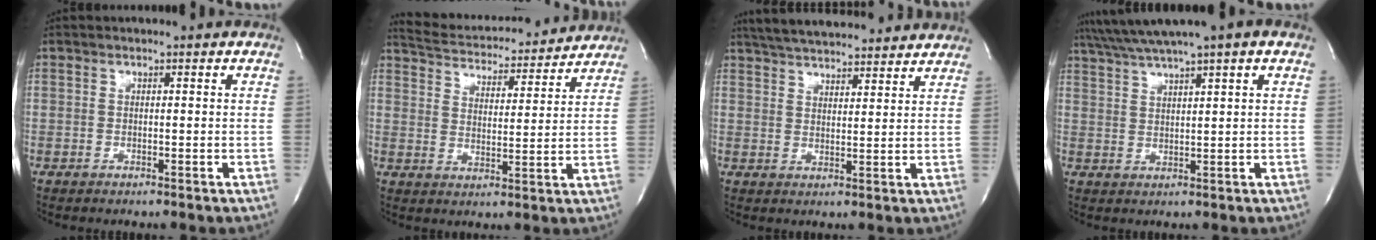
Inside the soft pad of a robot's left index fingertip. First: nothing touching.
{"total": 16.4, "force": [15.6, 2.6, 4.2], "torque": [-0.068, 0.015, 0.227]}
{"total": 17.1, "force": [15.5, 3.0, 6.5], "torque": [-0.109, 0.038, 0.223]}
{"total": 8.5, "force": [6.5, -1.0, 5.4], "torque": [-0.097, 0.034, 0.106]}